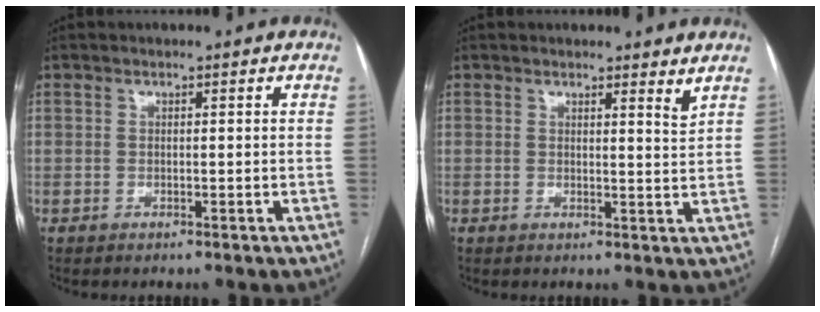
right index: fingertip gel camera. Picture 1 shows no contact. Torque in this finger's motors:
{"motor_torque": [-0.34, 0.00, -0.01, -0.01]}